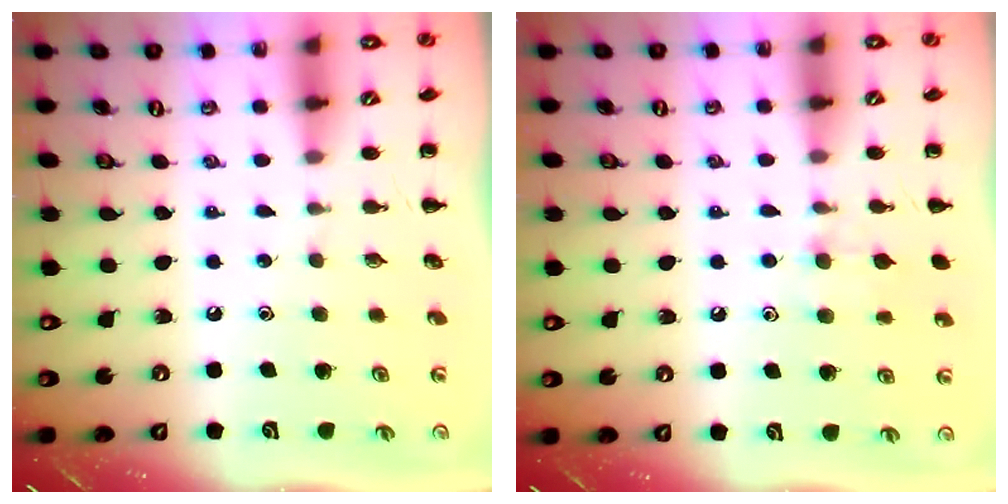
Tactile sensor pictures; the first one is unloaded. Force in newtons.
{"total": 8.1, "press": 7.9, "slide": 1.9}